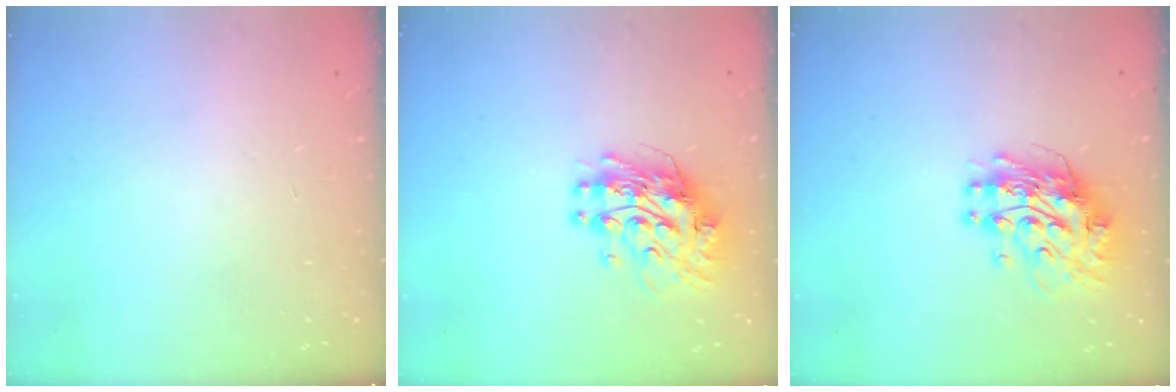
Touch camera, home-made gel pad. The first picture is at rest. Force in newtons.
{"total": 11.2, "press": 11.2, "slide": 0.9}
{"total": 11.2, "press": 11.2, "slide": 0.9}